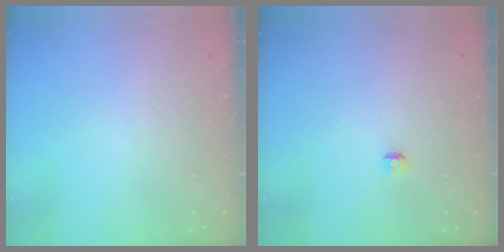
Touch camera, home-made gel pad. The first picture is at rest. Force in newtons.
{"total": 2.9, "press": 2.9, "slide": 0.3}